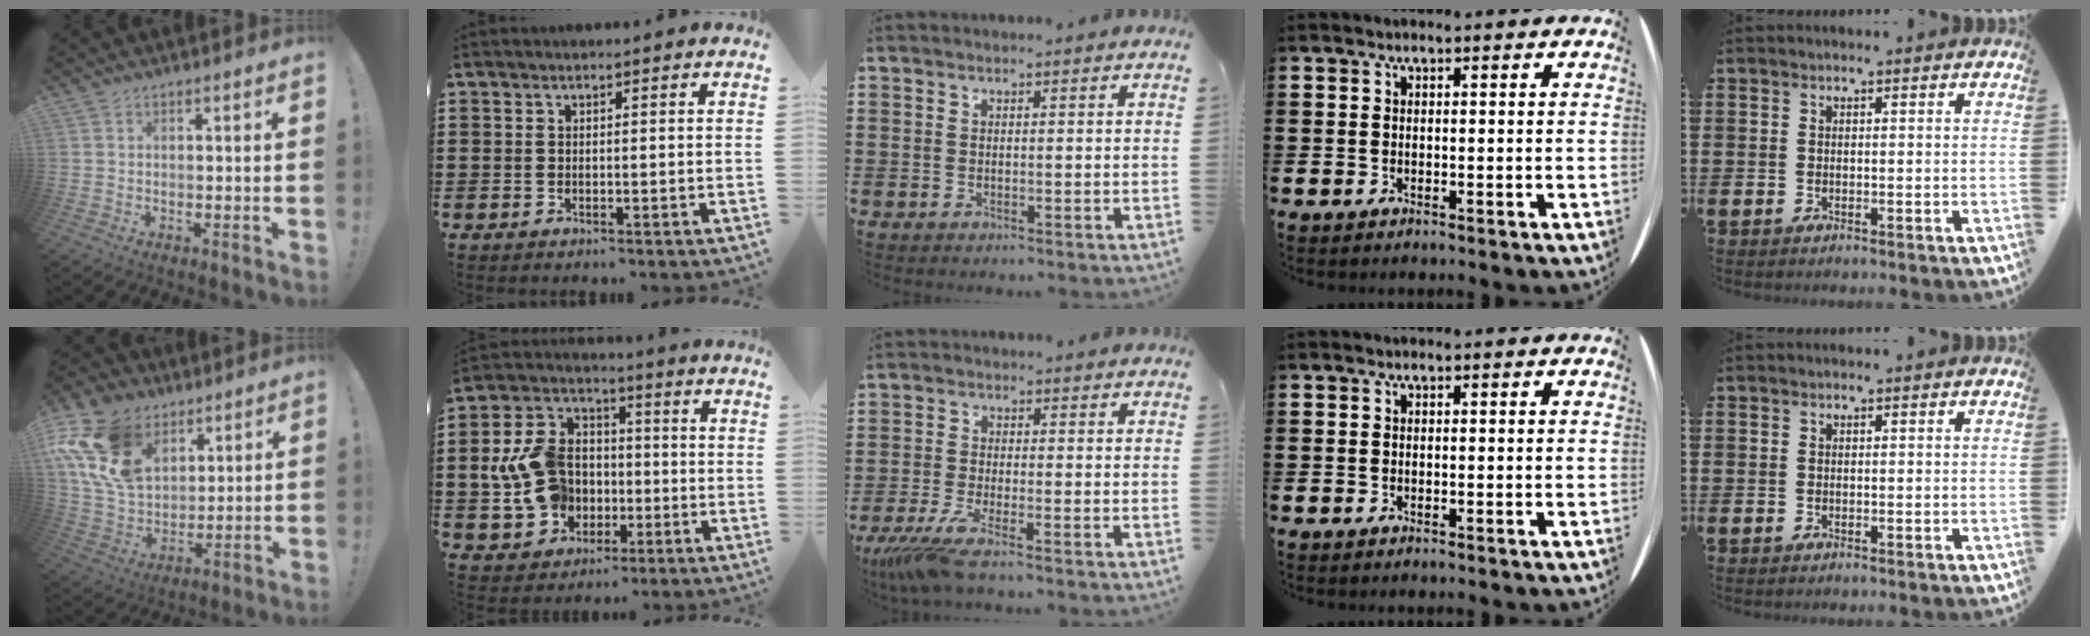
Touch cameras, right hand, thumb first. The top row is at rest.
{"thumb": {"total": 19.6, "force": [9.6, 13.3, 10.8], "torque": [-0.216, -0.047, 0.185]}, "index": {"total": 11.1, "force": [-1.0, 9.2, 6.1], "torque": [-0.171, 0.020, -0.015]}, "middle": {"total": 5.0, "force": [-3.4, 0.1, 3.7], "torque": [-0.097, -0.027, -0.067]}}